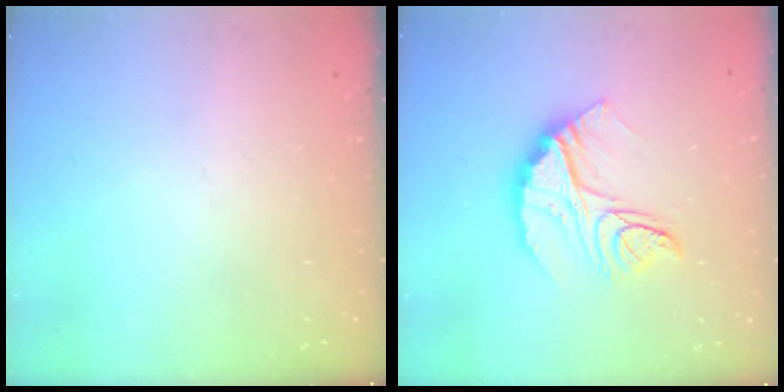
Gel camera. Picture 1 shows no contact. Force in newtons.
{"total": 12.3, "press": 12.3, "slide": 1.0}